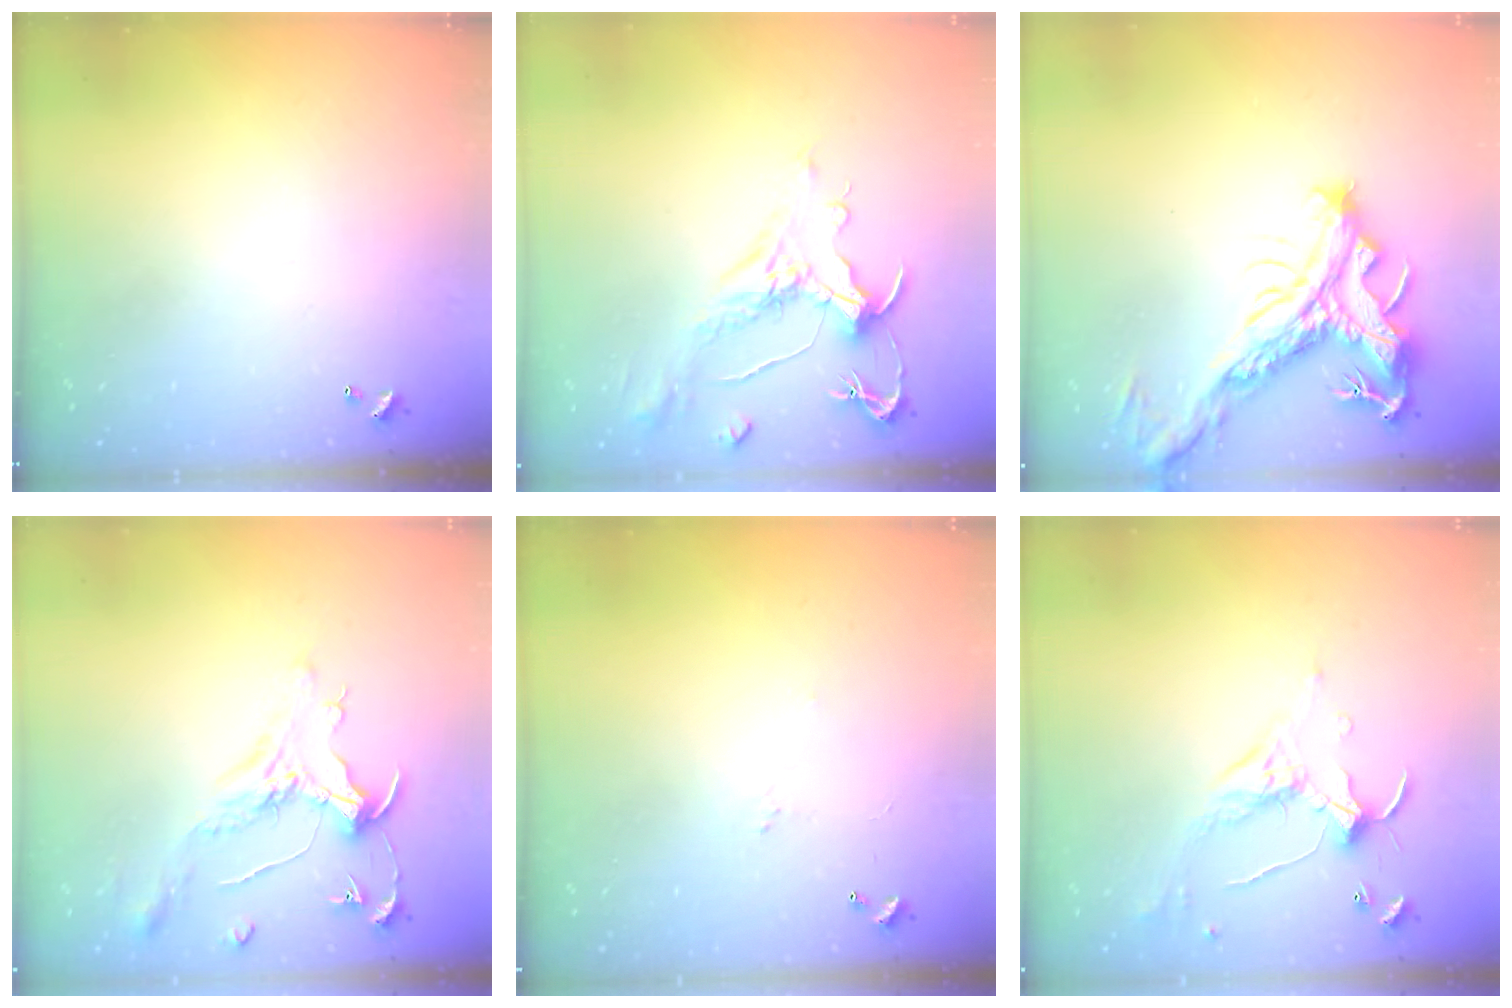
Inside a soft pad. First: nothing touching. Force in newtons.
{"total": 1.6, "press": 0.7, "slide": 1.5}
{"total": 9.3, "press": 9.1, "slide": 2.0}
{"total": 1.6, "press": 1.4, "slide": 0.7}
{"total": 1.9, "press": 1.8, "slide": 0.6}
{"total": 1.2, "press": 0.8, "slide": 0.8}